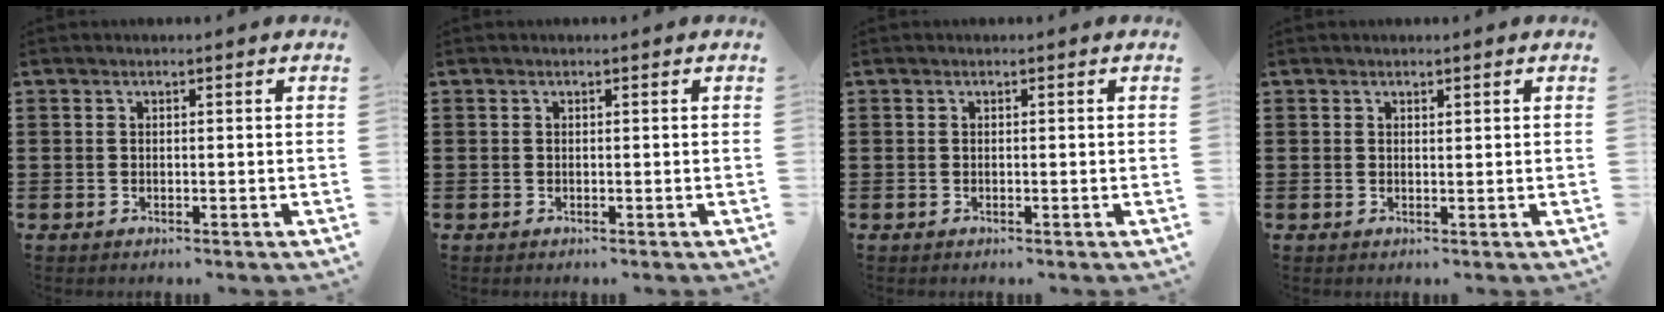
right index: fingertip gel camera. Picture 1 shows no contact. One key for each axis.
{"total": 0.0}
{"total": 0.0}
{"total": 0.6, "fx": 0.5, "fy": 0.3, "fz": 0.1, "tx": -0.003, "ty": 0.002, "tz": 0.010}